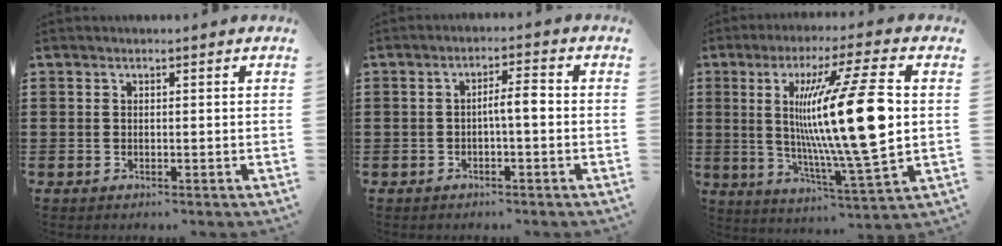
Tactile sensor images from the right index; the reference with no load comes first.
{"total": 3.3, "force": [-0.5, 0.5, 3.2], "torque": [-0.059, 0.005, -0.013]}
{"total": 19.4, "force": [2.6, 2.2, 19.1], "torque": [-0.342, -0.011, 0.026]}